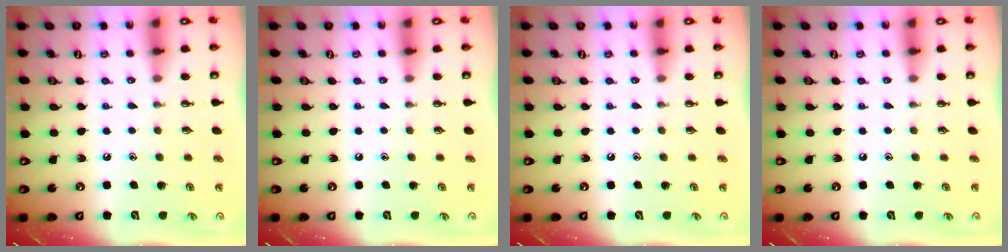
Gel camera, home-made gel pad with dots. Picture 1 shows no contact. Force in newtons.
{"total": 0.0}
{"total": 0.0}
{"total": 0.0}